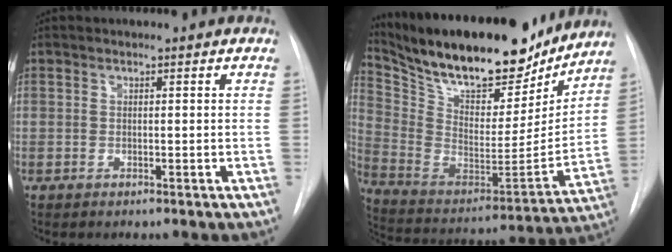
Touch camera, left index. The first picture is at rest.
{"total": 27.0, "force": [22.4, 7.9, 12.8], "torque": [-0.237, -0.010, 0.347]}